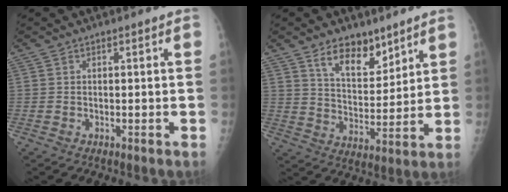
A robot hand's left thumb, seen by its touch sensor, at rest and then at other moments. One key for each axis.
{"total": 10.1, "fx": 7.0, "fy": 5.1, "fz": 5.3, "tx": -0.057, "ty": -0.054, "tz": 0.127}